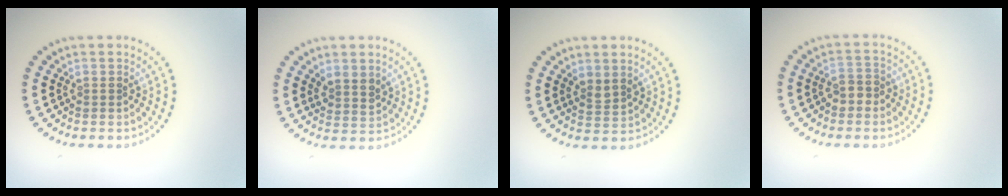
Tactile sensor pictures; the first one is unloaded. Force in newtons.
{"total": 2.1, "press": 1.7, "slide": 1.2}
{"total": 1.5, "press": 1.3, "slide": 0.8}
{"total": 1.7, "press": 1.6, "slide": 0.5}